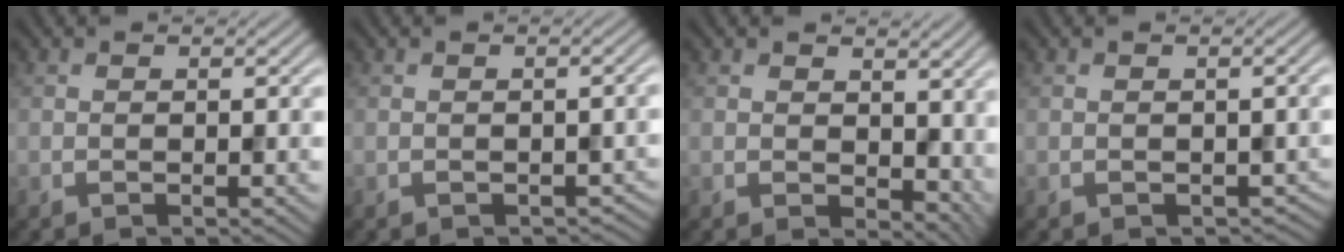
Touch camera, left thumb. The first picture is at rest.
{"total": 1.6, "force": [-0.9, 0.9, 0.9], "torque": [-0.013, -0.009, -0.009]}
{"total": 6.5, "force": [1.6, 4.6, 4.3], "torque": [-0.079, -0.021, 0.038]}
{"total": 1.6, "force": [-0.6, 1.3, 0.8], "torque": [-0.018, -0.013, -0.007]}